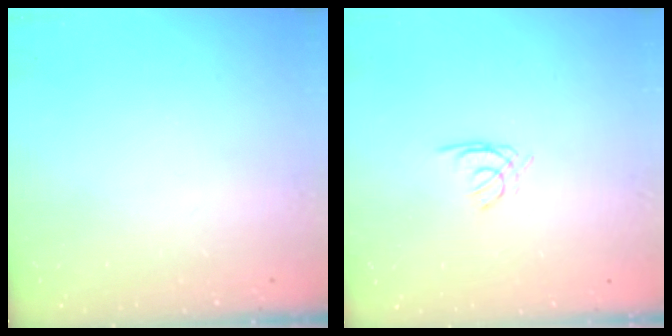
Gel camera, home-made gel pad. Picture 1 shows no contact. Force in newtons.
{"total": 1.5, "press": 1.4, "slide": 0.4}